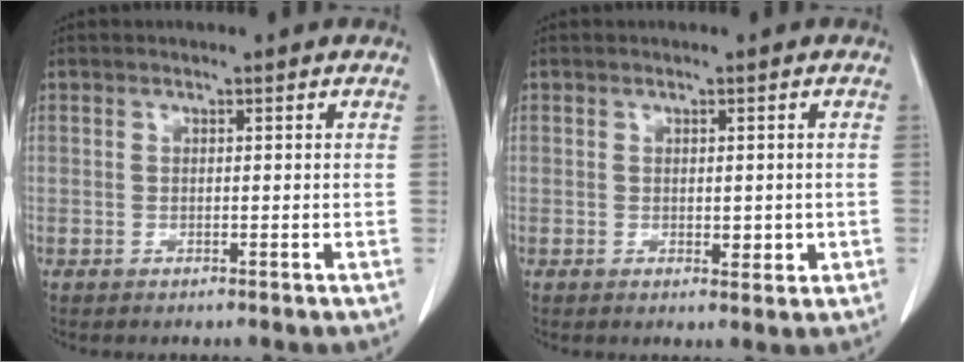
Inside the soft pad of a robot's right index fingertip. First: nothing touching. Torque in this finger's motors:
{"motor_torque": [0.04, 0.11, 0.05, 0.02]}